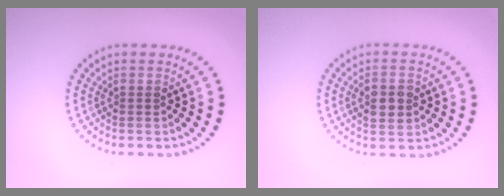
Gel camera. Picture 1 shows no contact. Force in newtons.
{"total": 2.9, "press": 2.9, "slide": 0.2}